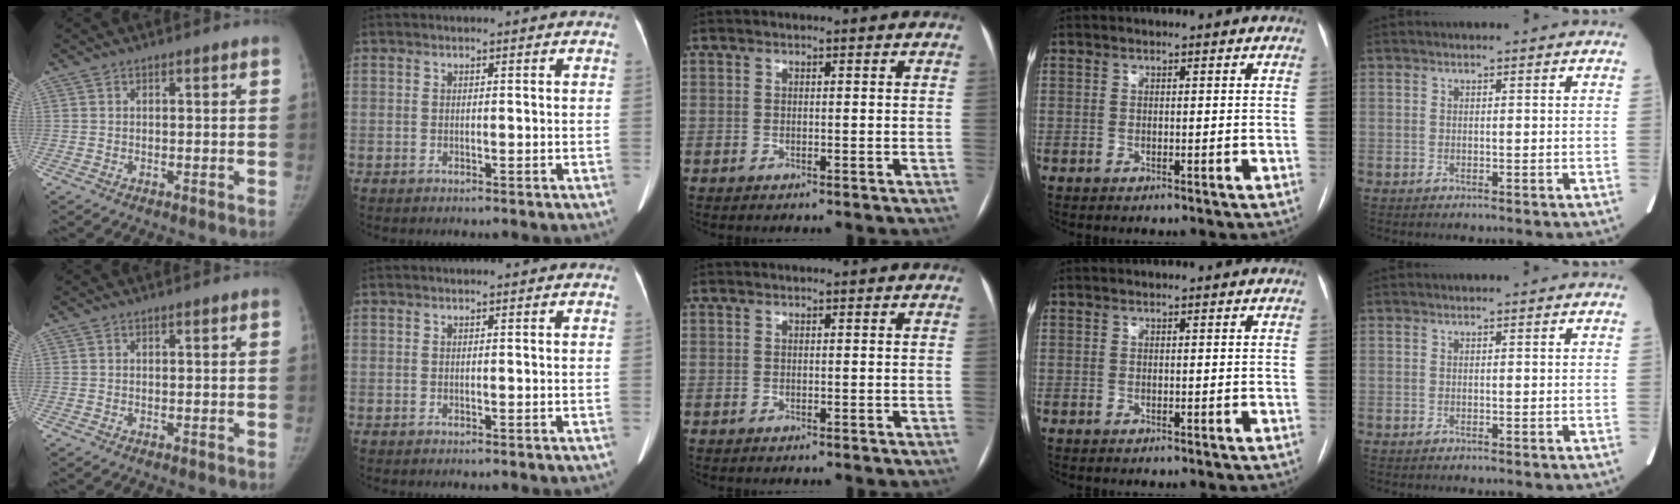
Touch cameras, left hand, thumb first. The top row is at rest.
{}